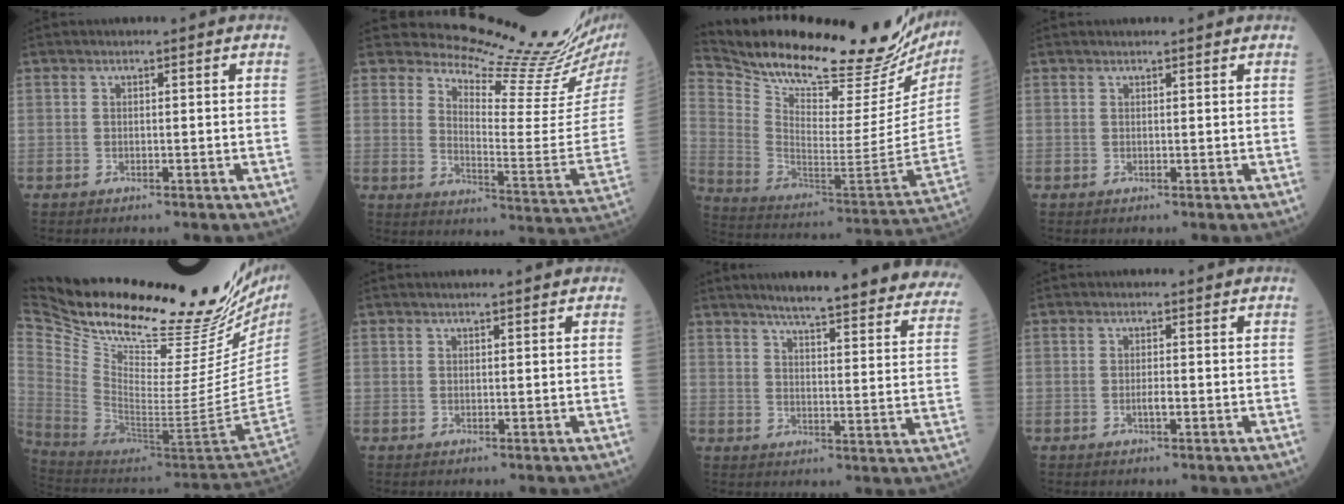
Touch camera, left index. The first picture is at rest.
{"total": 17.3, "force": [16.4, -1.4, 5.3], "torque": [-0.093, -0.117, 0.221]}
{"total": 34.7, "force": [30.2, 4.3, 16.4], "torque": [-0.282, -0.105, 0.423]}
{"total": 2.7, "force": [2.4, 0.6, 1.1], "torque": [-0.010, 0.021, 0.036]}
{"total": 40.0, "force": [32.8, 5.0, 22.4], "torque": [-0.368, -0.116, 0.482]}
{"total": 3.6, "force": [2.9, 1.1, 1.7], "torque": [-0.019, 0.020, 0.045]}
{"total": 27.7, "force": [24.7, 3.7, 12.1], "torque": [-0.156, -0.058, 0.290]}
{"total": 1.2, "force": [-0.2, 0.4, 1.1], "torque": [-0.021, 0.001, 0.000]}